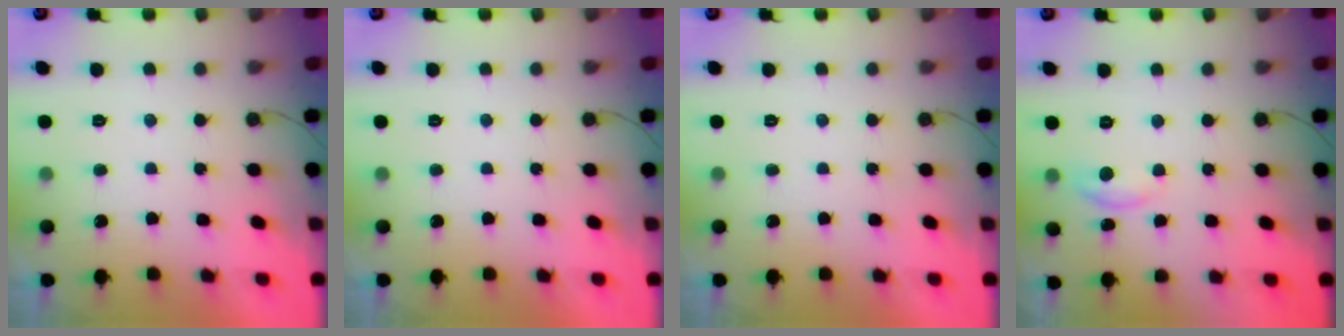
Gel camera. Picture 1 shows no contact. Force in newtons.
{"total": 0.0}
{"total": 0.0}
{"total": 4.2, "press": 4.1, "slide": 0.4}